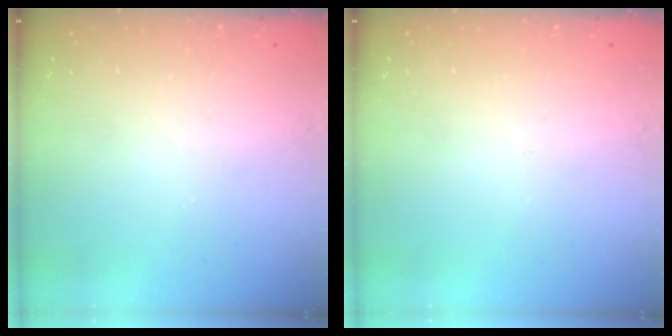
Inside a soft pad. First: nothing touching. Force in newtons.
{"total": 0.0}